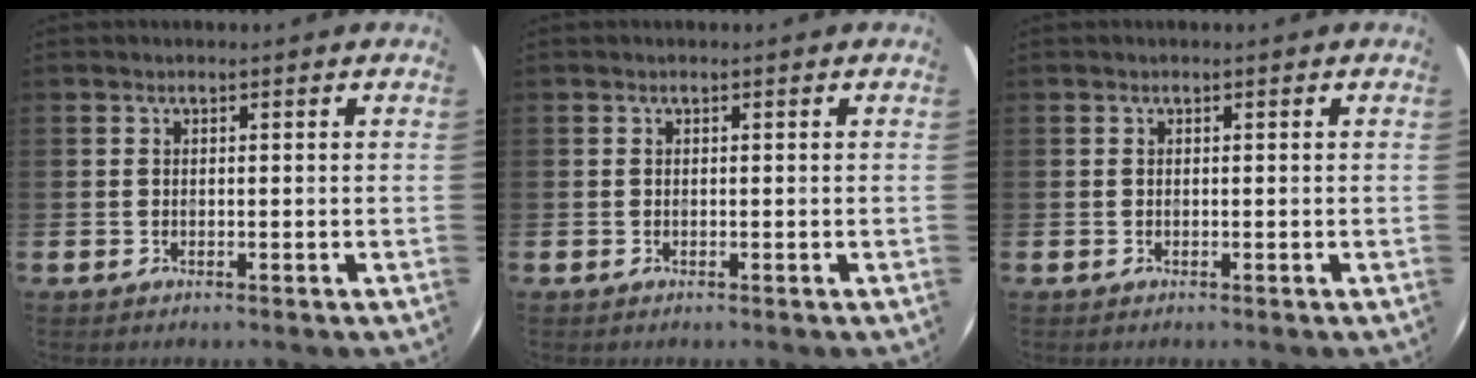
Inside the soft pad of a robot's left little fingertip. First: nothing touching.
{"total": 0.0}
{"total": 0.0}